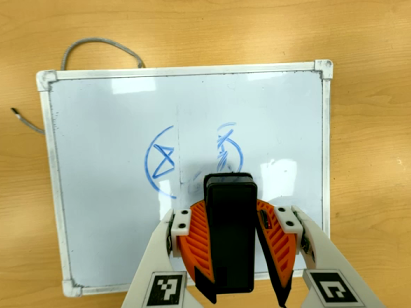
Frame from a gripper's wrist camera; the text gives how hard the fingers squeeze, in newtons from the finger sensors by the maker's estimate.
{"total": 8.1, "left": 7.7, "right": 8.4}